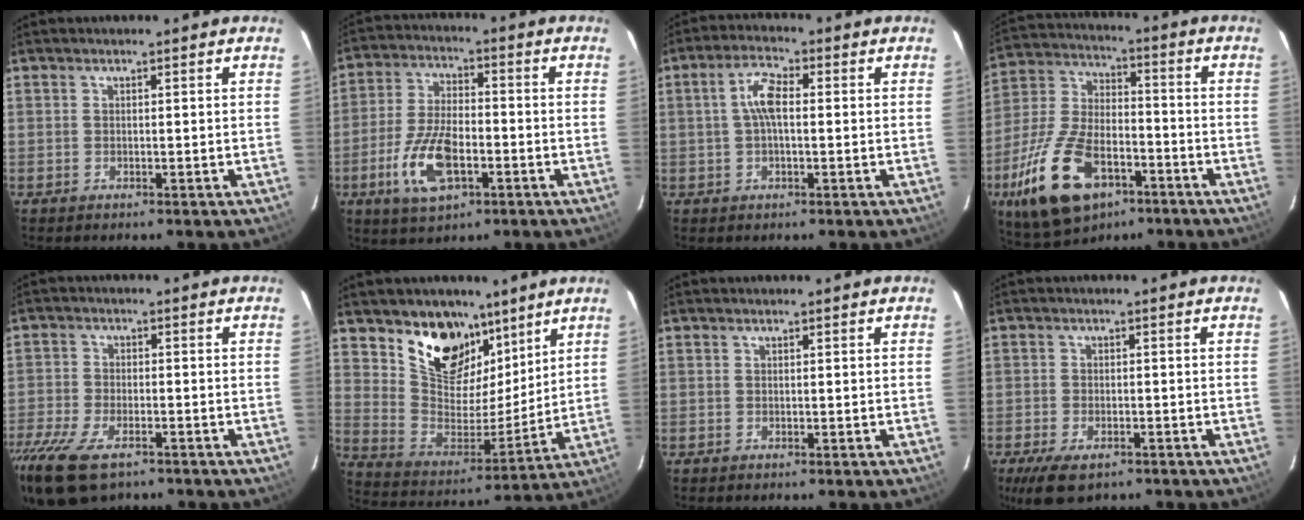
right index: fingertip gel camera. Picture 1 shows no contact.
{"total": 11.9, "force": [-4.5, 5.4, 9.7], "torque": [-0.206, -0.004, -0.080]}
{"total": 5.3, "force": [0.3, 2.1, 4.9], "torque": [-0.100, 0.013, 0.004]}
{"total": 19.7, "force": [-9.7, 10.1, 13.8], "torque": [-0.301, -0.015, -0.169]}
{"total": 13.6, "force": [-9.3, 5.8, 8.0], "torque": [-0.201, -0.043, -0.176]}
{"total": 16.3, "force": [10.6, 9.8, 7.6], "torque": [-0.154, -0.005, 0.200]}
{"total": 0.0}
{"total": 7.5, "force": [-5.0, 3.6, 4.4], "torque": [-0.106, -0.024, -0.084]}